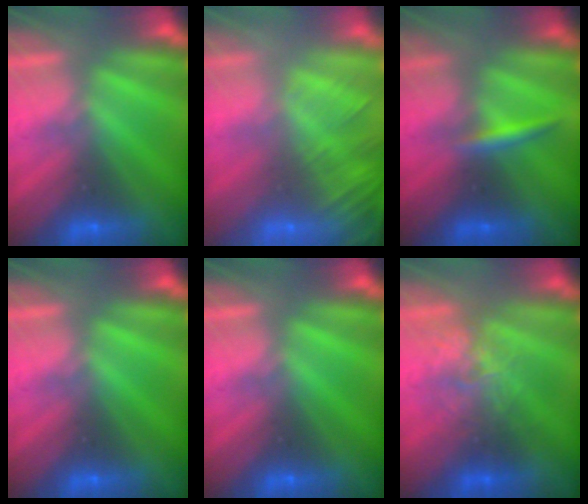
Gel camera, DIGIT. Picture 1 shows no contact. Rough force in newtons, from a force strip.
{"total": 9.7}
{"total": 2.4}
{"total": 0.0}
{"total": 0.0}
{"total": 2.4}